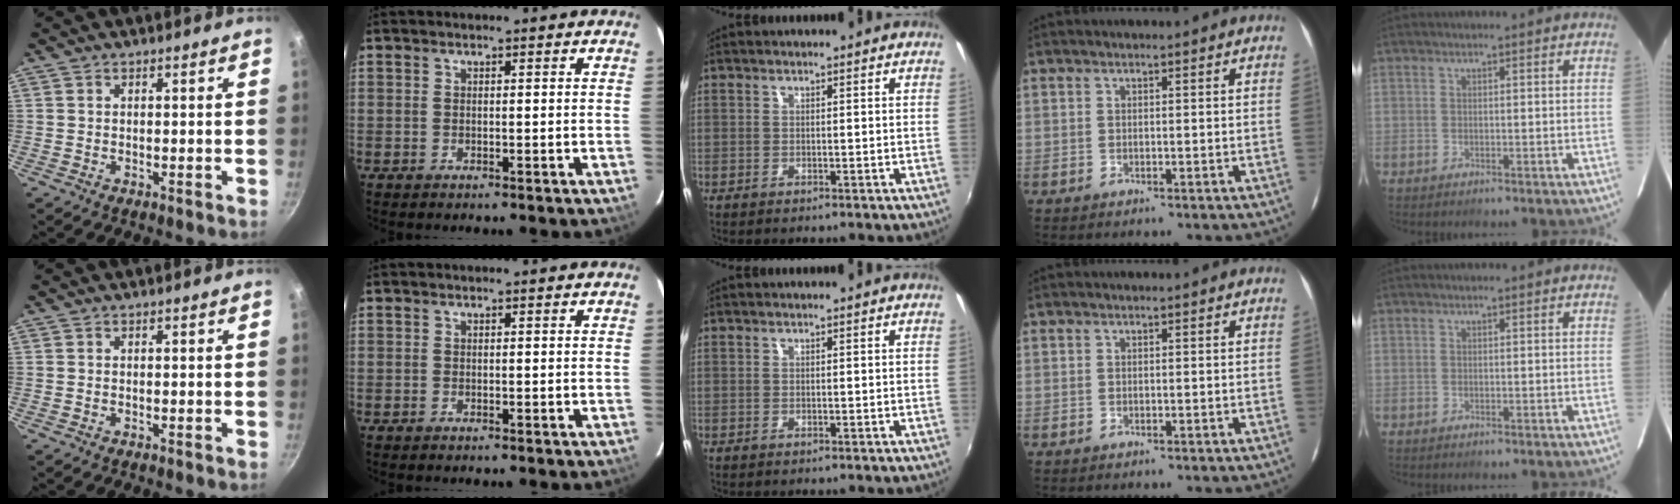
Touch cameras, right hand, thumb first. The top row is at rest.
{}